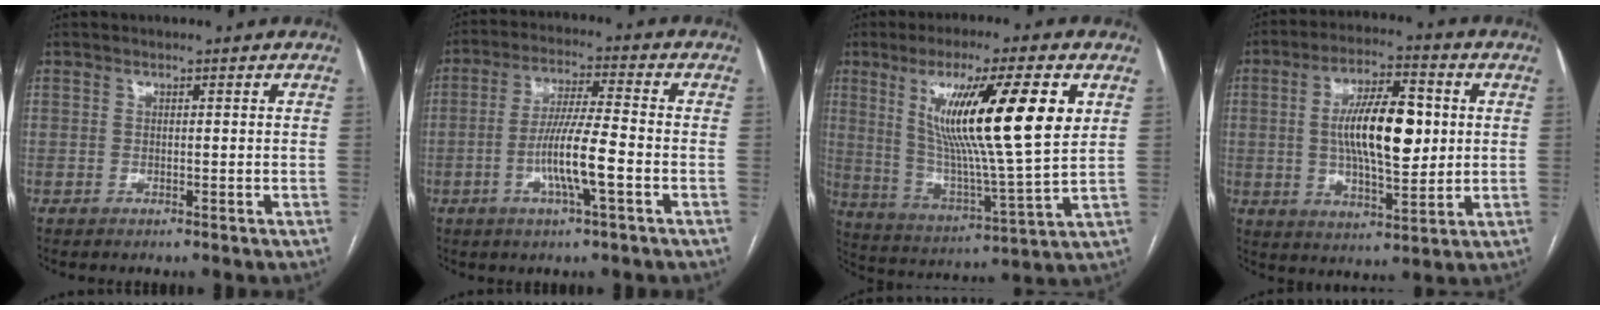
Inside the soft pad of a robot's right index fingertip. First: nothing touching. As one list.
[{"total": 9.1, "force": [-2.8, 0.3, 8.7], "torque": [-0.166, -0.001, -0.056]}, {"total": 19.2, "force": [6.2, 0.7, 18.2], "torque": [-0.316, -0.009, 0.100]}, {"total": 13.4, "force": [1.4, 4.4, 12.5], "torque": [-0.221, 0.011, 0.024]}]